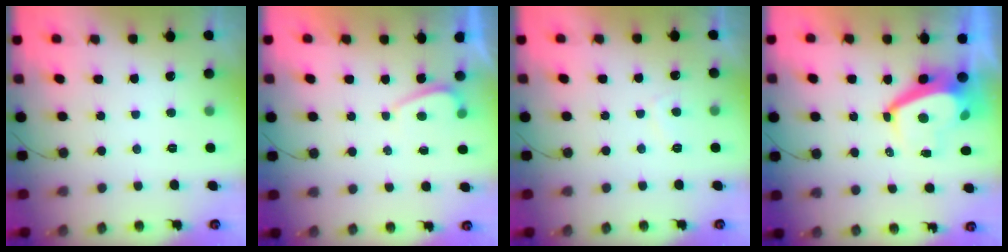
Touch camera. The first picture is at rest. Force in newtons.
{"total": 0.6, "press": 0.4, "slide": 0.5}
{"total": 2.5, "press": 2.3, "slide": 0.9}
{"total": 6.0, "press": 5.9, "slide": 0.9}